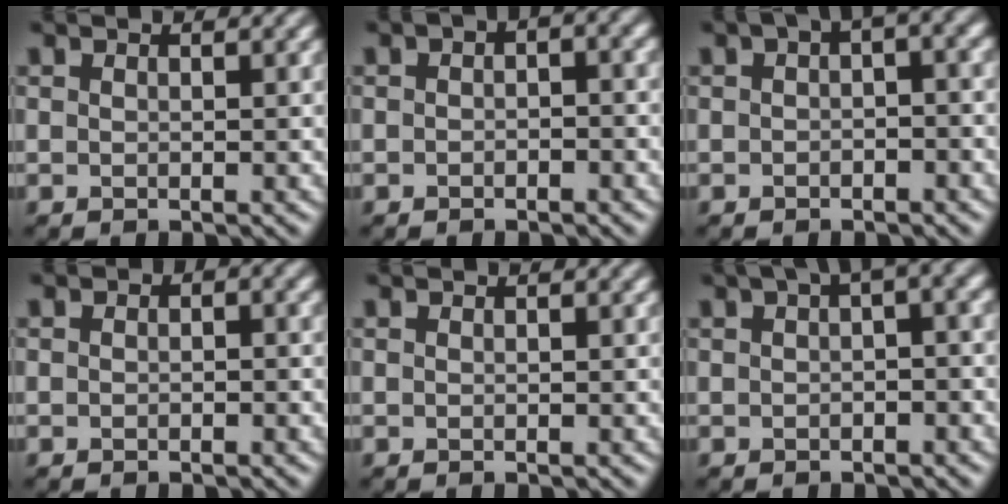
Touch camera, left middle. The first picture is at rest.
{"total": 3.5, "force": [1.0, 1.6, 3.0], "torque": [-0.032, 0.016, 0.006]}
{"total": 5.8, "force": [2.3, 2.2, 4.9], "torque": [-0.053, 0.026, 0.022]}
{"total": 2.1, "force": [0.7, 1.1, 1.6], "torque": [-0.015, 0.019, 0.003]}
{"total": 0.0}
{"total": 7.3, "force": [3.4, 2.8, 5.8], "torque": [-0.061, 0.034, 0.037]}